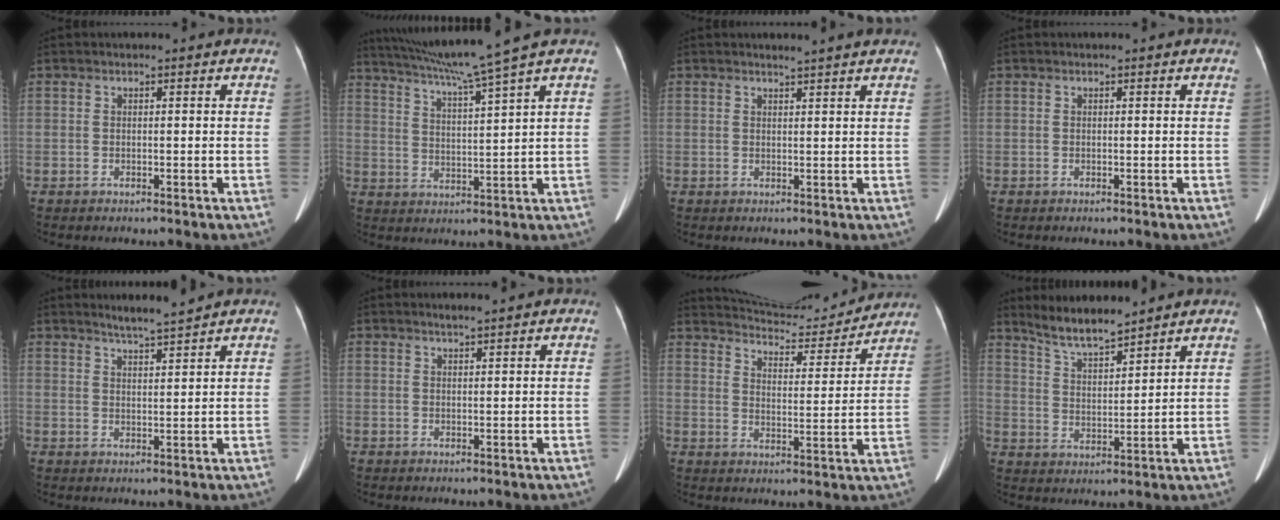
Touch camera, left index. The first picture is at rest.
{"total": 11.1, "force": [9.1, -2.9, 5.6], "torque": [-0.098, -0.009, 0.154]}
{"total": 3.1, "force": [2.9, -0.5, 1.1], "torque": [-0.019, 0.005, 0.035]}
{"total": 0.0}
{"total": 3.7, "force": [3.4, -0.6, 1.3], "torque": [-0.027, -0.004, 0.062]}
{"total": 1.3, "force": [1.1, -0.2, 0.5], "torque": [-0.012, 0.000, 0.023]}
{"total": 13.8, "force": [13.5, 1.4, 2.6], "torque": [-0.038, -0.008, 0.188]}
{"total": 6.9, "force": [6.4, 0.5, 2.4], "torque": [-0.056, 0.001, 0.126]}